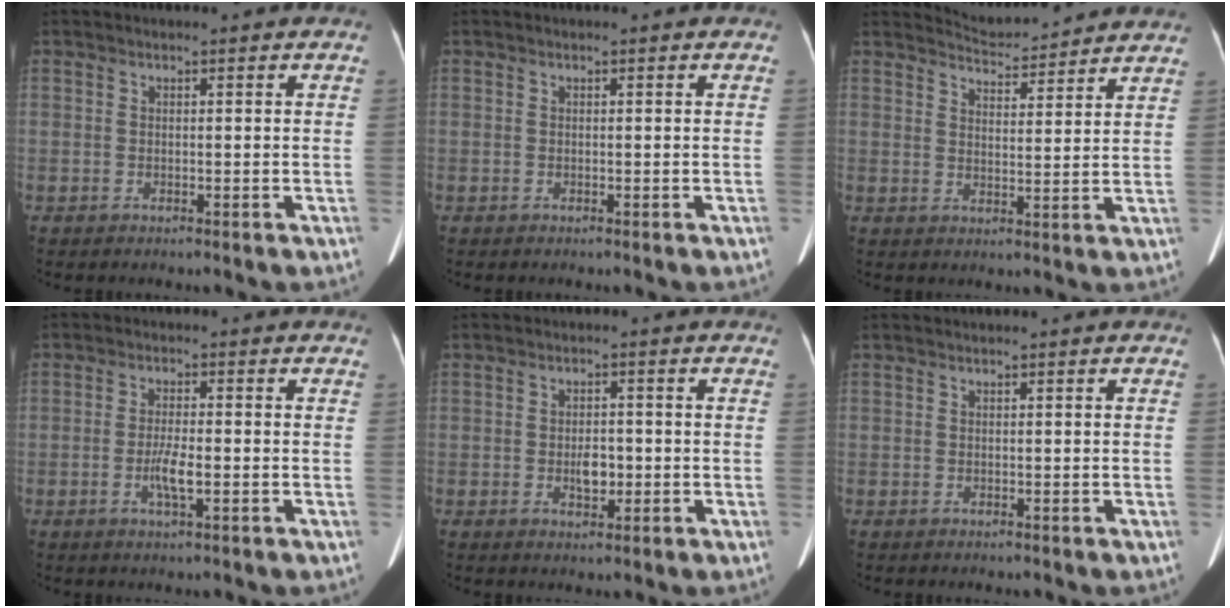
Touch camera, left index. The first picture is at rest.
{"total": 0.0}
{"total": 8.1, "force": [8.0, 0.4, 0.4], "torque": [-0.015, 0.011, 0.105]}
{"total": 3.5, "force": [-1.1, 0.5, 3.3], "torque": [-0.067, -0.004, -0.020]}
{"total": 2.9, "force": [-0.7, 1.6, 2.3], "torque": [-0.039, 0.000, -0.008]}
{"total": 0.0}